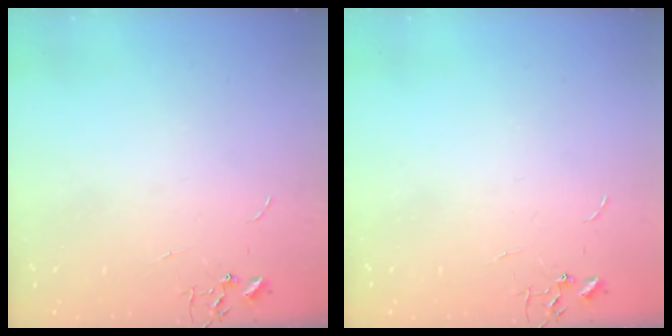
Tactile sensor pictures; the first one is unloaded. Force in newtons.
{"total": 0.0}